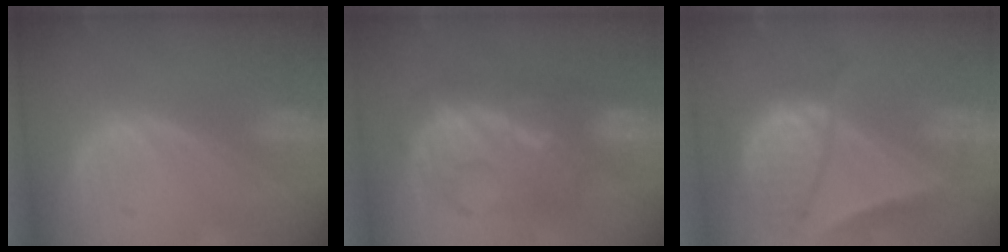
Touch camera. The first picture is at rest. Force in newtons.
{"total": 8.8, "press": 8.8, "slide": 0.4}
{"total": 9.5, "press": 8.2, "slide": 4.8}